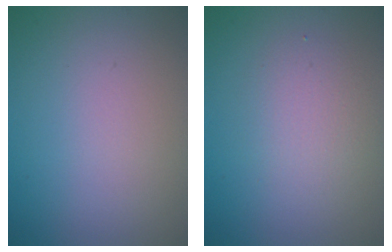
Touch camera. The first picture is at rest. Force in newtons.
{"total": 2.3, "press": 2.3, "slide": 0.2}